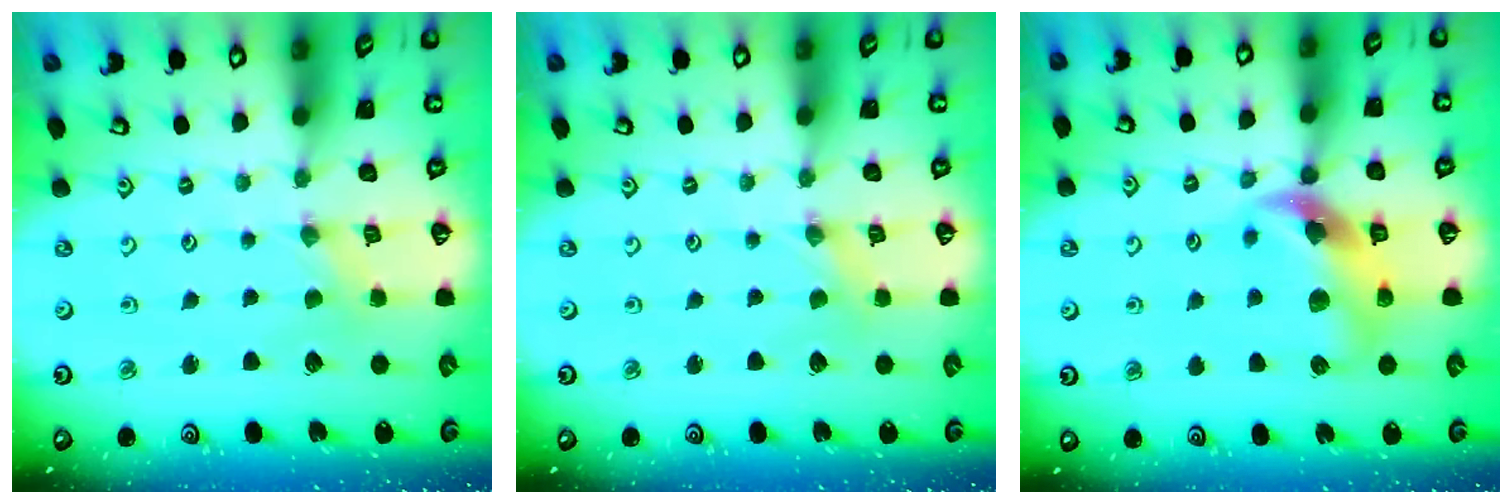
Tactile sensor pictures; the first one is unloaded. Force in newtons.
{"total": 0.0}
{"total": 12.0, "press": 11.9, "slide": 1.6}